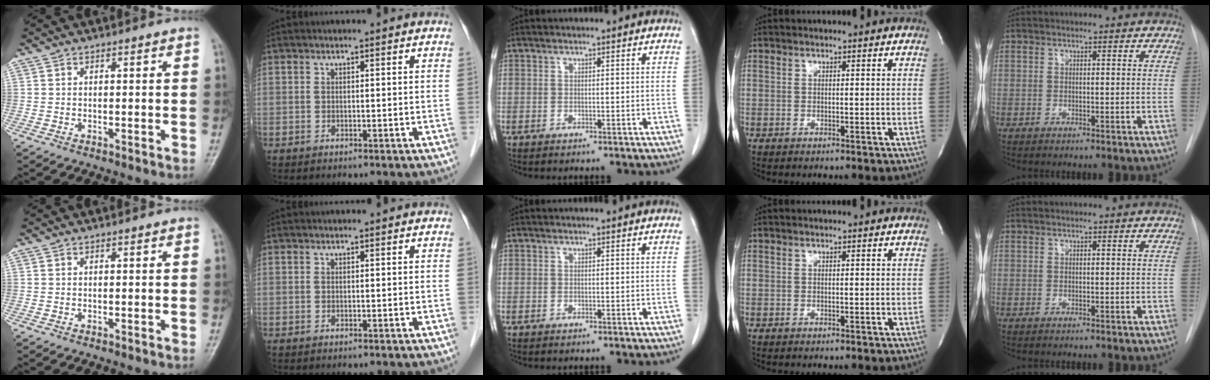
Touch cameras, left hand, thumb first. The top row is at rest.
{}